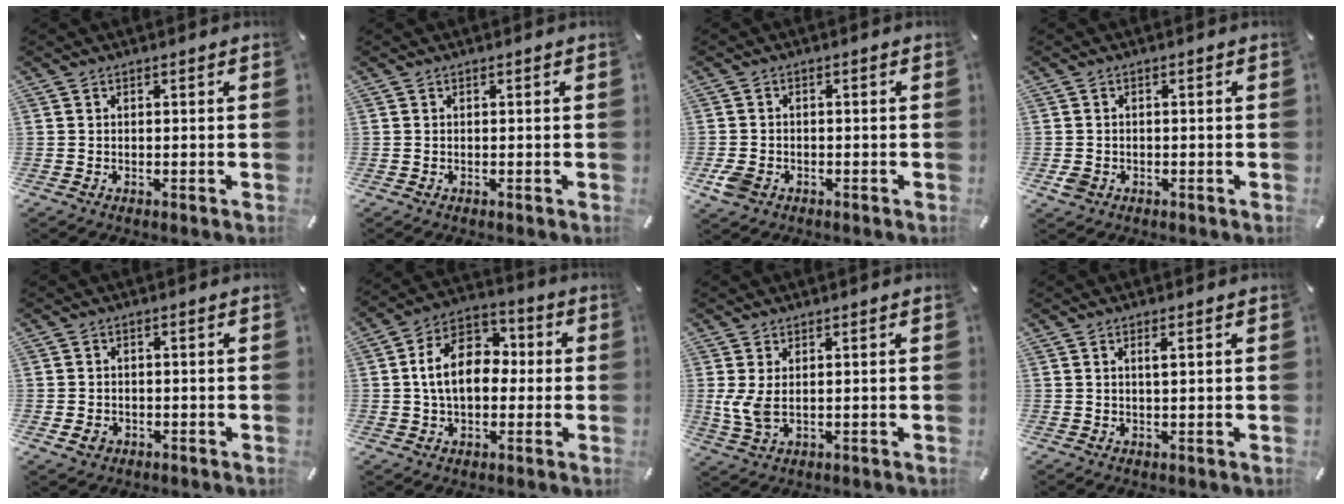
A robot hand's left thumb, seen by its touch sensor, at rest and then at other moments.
{"total": 0.0}
{"total": 3.8, "force": [-1.7, 2.7, 2.0], "torque": [-0.053, 0.000, -0.035]}
{"total": 2.2, "force": [-0.8, 1.8, 1.0], "torque": [-0.018, 0.004, -0.014]}
{"total": 2.4, "force": [-0.8, 2.1, 1.0], "torque": [-0.016, 0.004, -0.016]}
{"total": 13.2, "force": [0.4, 9.4, 9.2], "torque": [-0.171, 0.017, 0.007]}
{"total": 5.7, "force": [0.6, 2.8, 5.0], "torque": [-0.116, -0.003, 0.008]}
{"total": 1.8, "force": [0.6, 0.3, 1.7], "torque": [-0.034, 0.001, 0.009]}